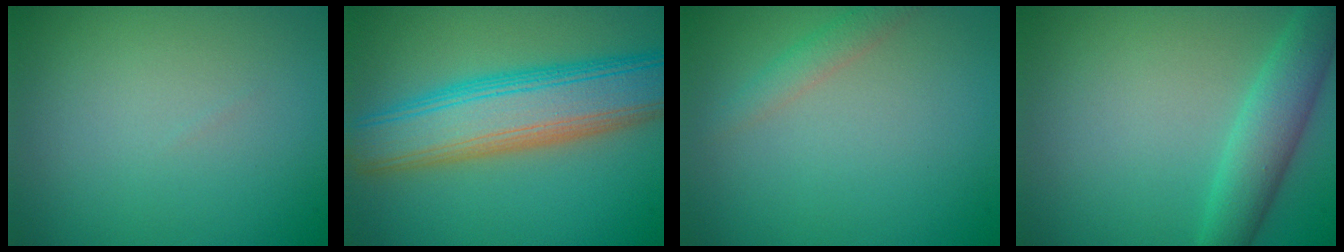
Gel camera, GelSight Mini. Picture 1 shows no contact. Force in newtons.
{"total": 9.1, "press": 9.1, "slide": 0.7}
{"total": 1.5, "press": 1.5, "slide": 0.1}
{"total": 3.8, "press": 3.8, "slide": 0.1}